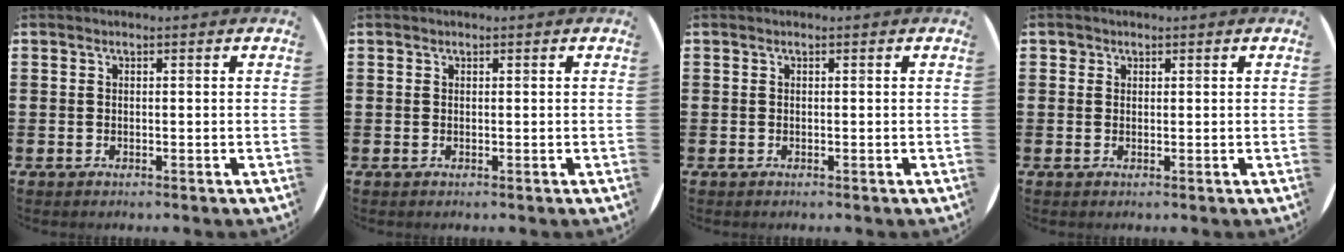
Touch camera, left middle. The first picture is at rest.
{"total": 0.0}
{"total": 0.0}
{"total": 0.9, "force": [0.6, 0.6, 0.0], "torque": [0.007, 0.000, 0.011]}